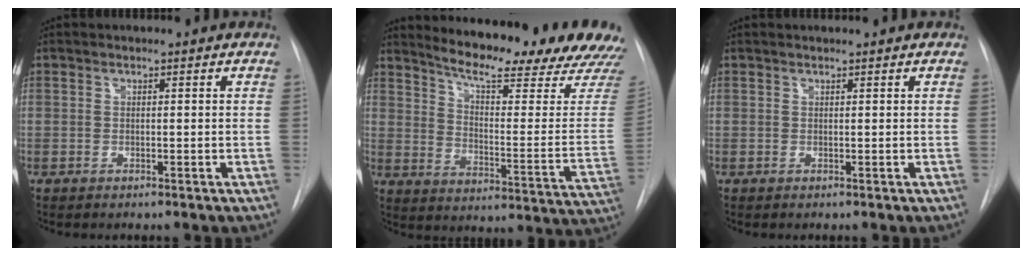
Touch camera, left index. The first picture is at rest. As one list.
[{"total": 22.5, "force": [20.3, 1.5, 9.4], "torque": [-0.140, -0.094, 0.255]}, {"total": 0.9, "force": [0.9, -0.1, 0.3], "torque": [-0.004, 0.013, 0.018]}]